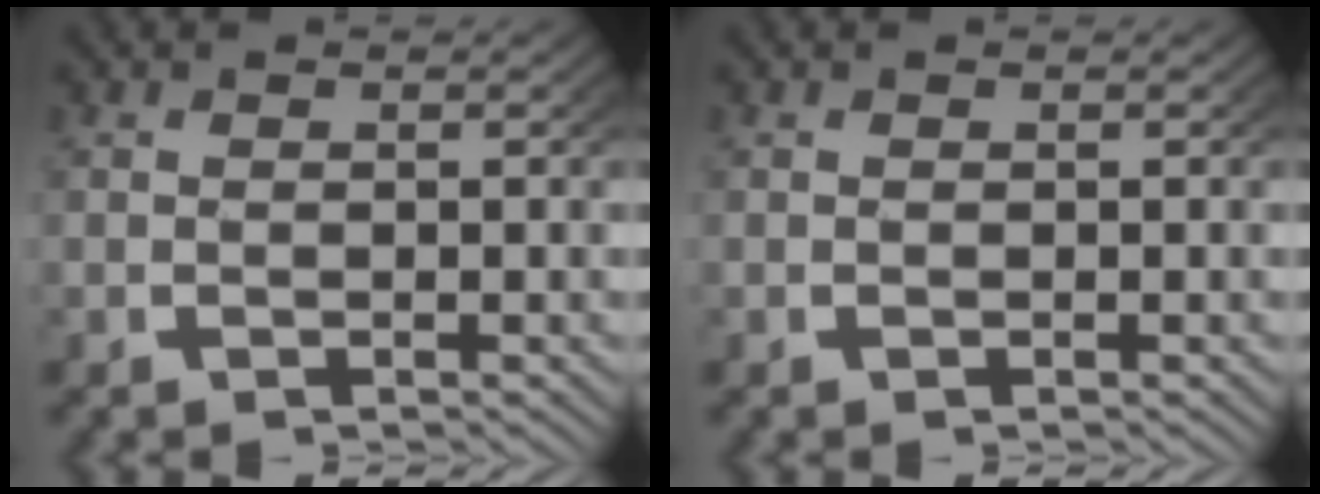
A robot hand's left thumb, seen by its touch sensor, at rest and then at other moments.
{"total": 0.0}